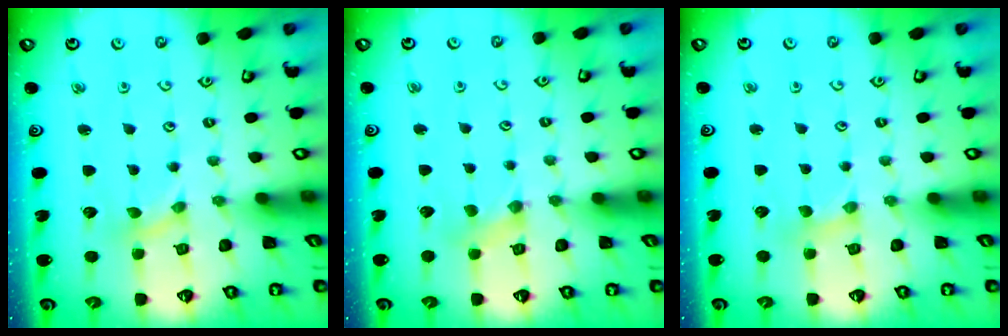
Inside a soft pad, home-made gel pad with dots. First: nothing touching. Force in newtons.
{"total": 2.5, "press": 2.4, "slide": 0.4}
{"total": 1.6, "press": 1.6, "slide": 0.3}